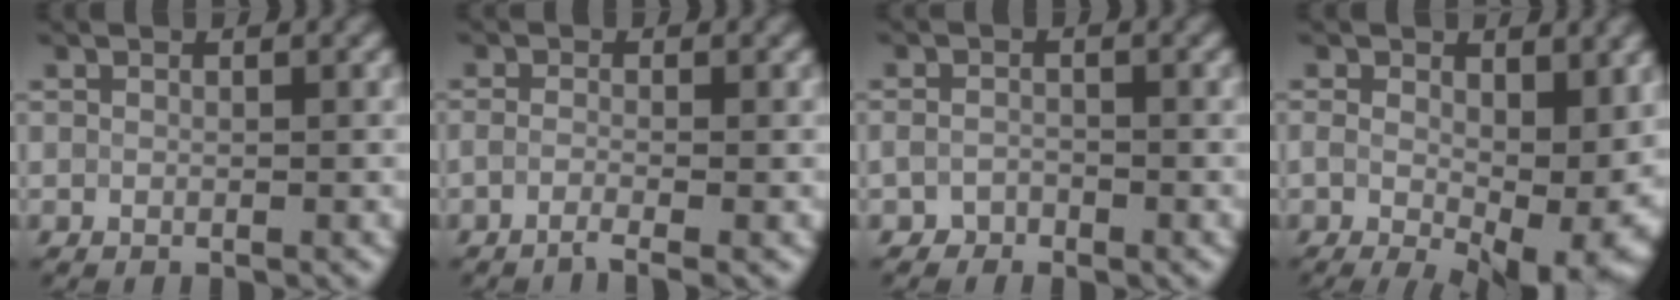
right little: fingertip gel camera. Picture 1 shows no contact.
{"total": 2.1, "force": [-1.7, 0.2, 1.2], "torque": [-0.011, -0.004, -0.033]}
{"total": 1.6, "force": [-1.4, 0.6, -0.3], "torque": [0.010, 0.006, -0.023]}
{"total": 10.7, "force": [-0.9, 5.8, 8.9], "torque": [-0.141, -0.031, 0.013]}